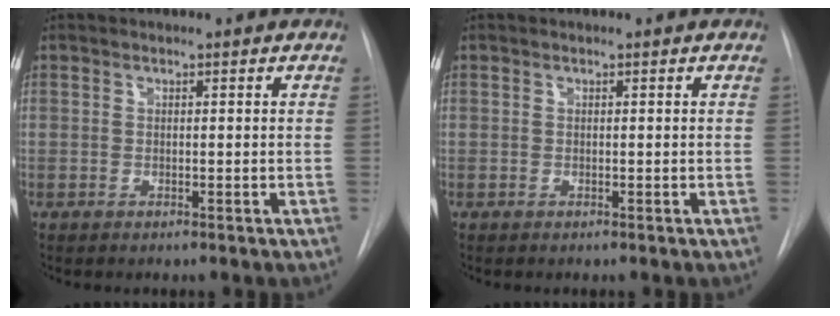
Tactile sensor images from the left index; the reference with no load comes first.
{"total": 0.0}